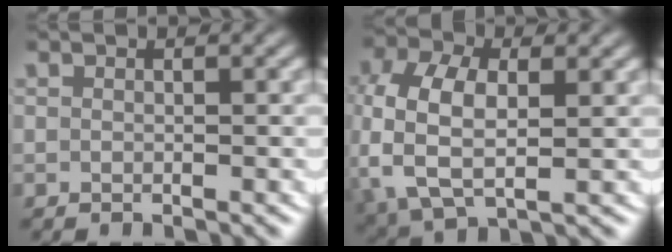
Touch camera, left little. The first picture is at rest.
{"total": 8.6, "force": [0.2, 6.2, 6.0], "torque": [-0.168, -0.035, 0.020]}